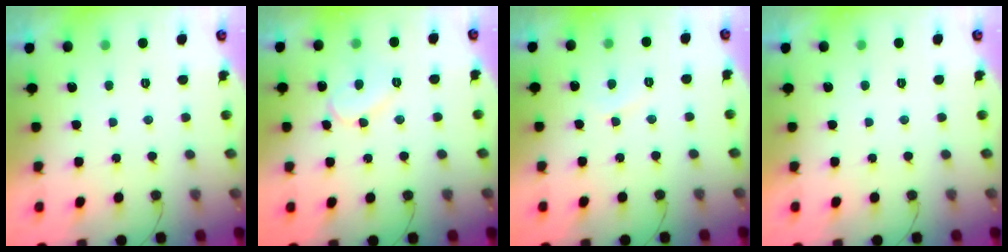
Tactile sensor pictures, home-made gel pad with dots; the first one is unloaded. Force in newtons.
{"total": 9.1, "press": 9.1, "slide": 0.8}
{"total": 4.8, "press": 4.8, "slide": 0.4}
{"total": 1.8, "press": 1.7, "slide": 0.1}